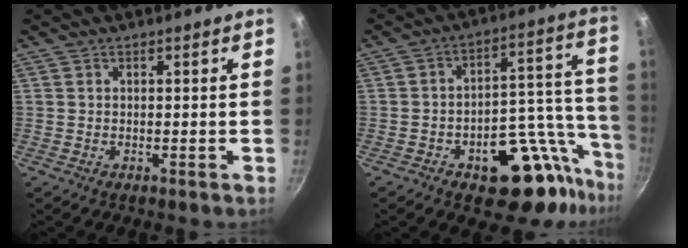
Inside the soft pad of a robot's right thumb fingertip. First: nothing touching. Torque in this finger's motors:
{"motor_torque": [2.89, 2.12, 1.34, -0.90, 0.22]}